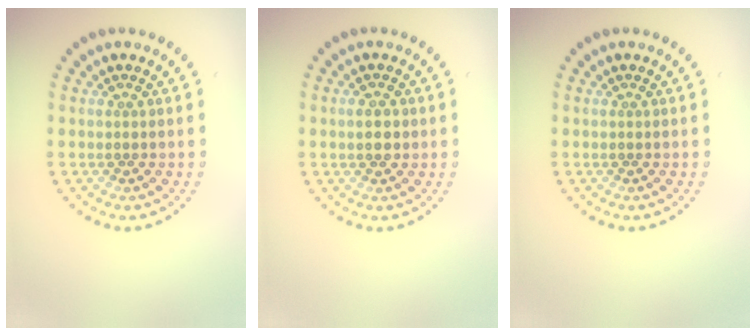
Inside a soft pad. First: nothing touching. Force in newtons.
{"total": 2.1, "press": 2.1, "slide": 0.1}
{"total": 0.0}